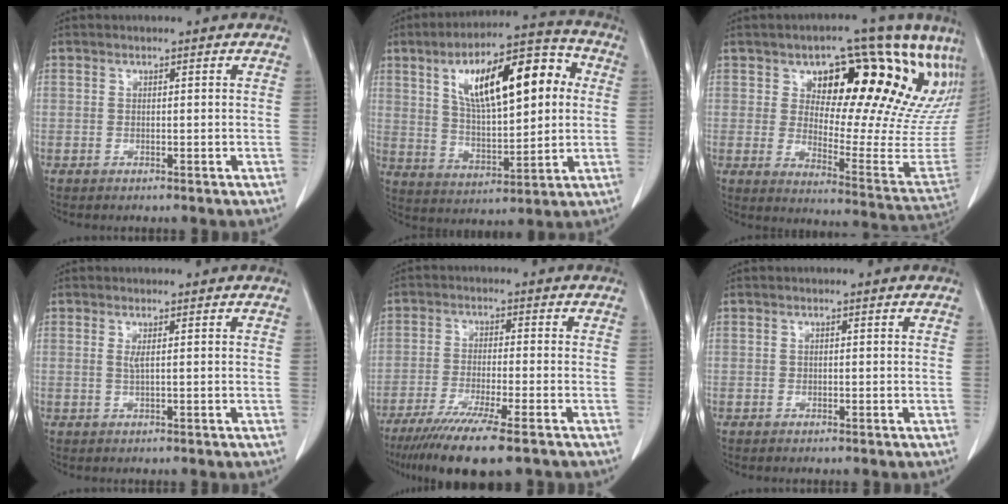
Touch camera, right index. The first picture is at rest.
{"total": 18.3, "force": [5.2, 6.1, 16.5], "torque": [-0.263, 0.034, 0.085]}
{"total": 25.0, "force": [15.8, 8.2, 17.5], "torque": [-0.213, 0.000, 0.204]}
{"total": 1.0, "force": [0.4, -0.1, 1.0], "torque": [-0.026, -0.003, 0.008]}
{"total": 11.4, "force": [-8.1, 0.7, 8.0], "torque": [-0.130, -0.029, -0.129]}
{"total": 0.0}